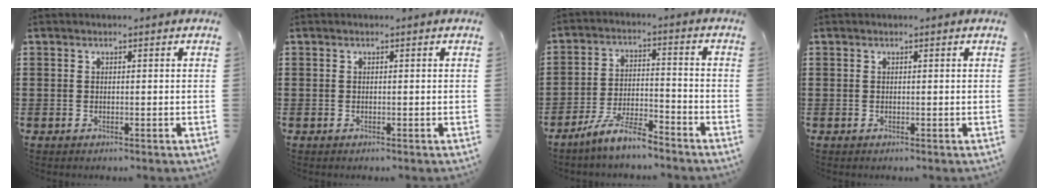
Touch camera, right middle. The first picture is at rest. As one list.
[{"total": 0.0}, {"total": 6.7, "force": [-5.7, 0.7, 3.4], "torque": [-0.079, -0.004, -0.112]}, {"total": 0.0}]